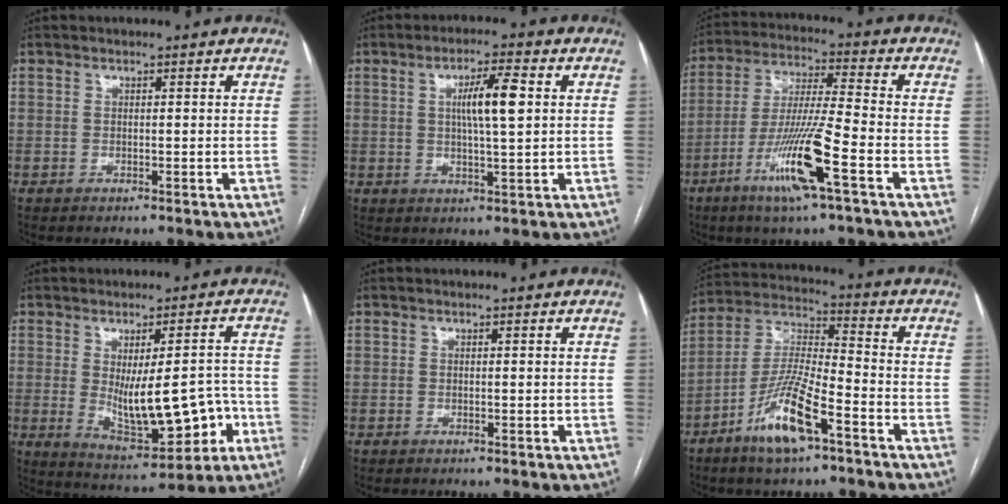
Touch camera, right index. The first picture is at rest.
{"total": 6.8, "force": [1.3, 0.6, 6.7], "torque": [-0.115, 0.005, 0.022]}
{"total": 13.1, "force": [-6.0, -0.3, 11.6], "torque": [-0.231, -0.018, -0.115]}
{"total": 13.3, "force": [-2.4, 4.4, 12.3], "torque": [-0.180, -0.004, -0.017]}
{"total": 0.0}
{"total": 12.4, "force": [-6.8, 2.1, 10.2], "torque": [-0.209, -0.008, -0.130]}